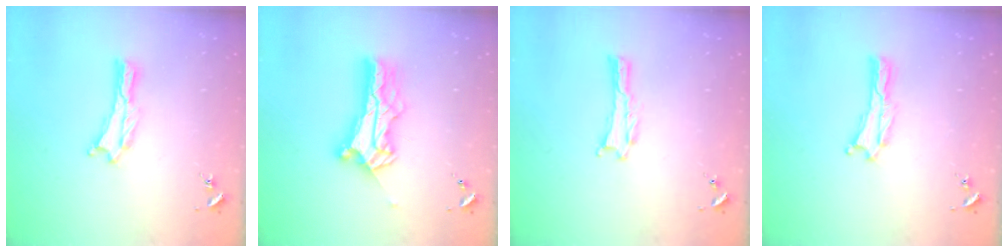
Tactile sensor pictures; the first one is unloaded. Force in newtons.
{"total": 10.5, "press": 10.5, "slide": 0.8}
{"total": 0.0}
{"total": 0.0}